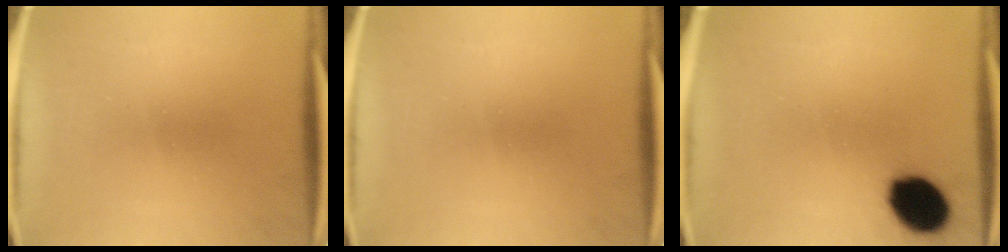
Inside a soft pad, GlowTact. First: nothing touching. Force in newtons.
{"total": 0.0}
{"total": 12.2}